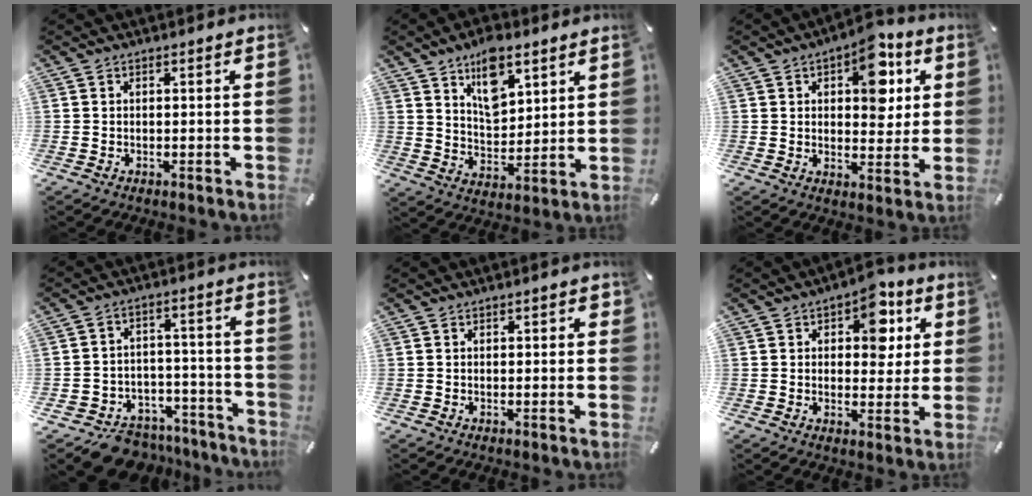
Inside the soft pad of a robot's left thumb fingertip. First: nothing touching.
{"total": 11.0, "force": [6.9, 5.9, 6.2], "torque": [-0.094, -0.029, 0.121]}
{"total": 12.1, "force": [4.9, 7.0, 8.7], "torque": [-0.102, -0.018, 0.079]}
{"total": 8.7, "force": [-6.6, 5.4, 1.4], "torque": [-0.011, 0.046, -0.113]}
{"total": 1.0, "force": [0.1, 0.6, 0.8], "torque": [-0.008, 0.001, -0.002]}
{"total": 9.9, "force": [3.9, 6.3, 6.6], "torque": [-0.075, -0.012, 0.062]}